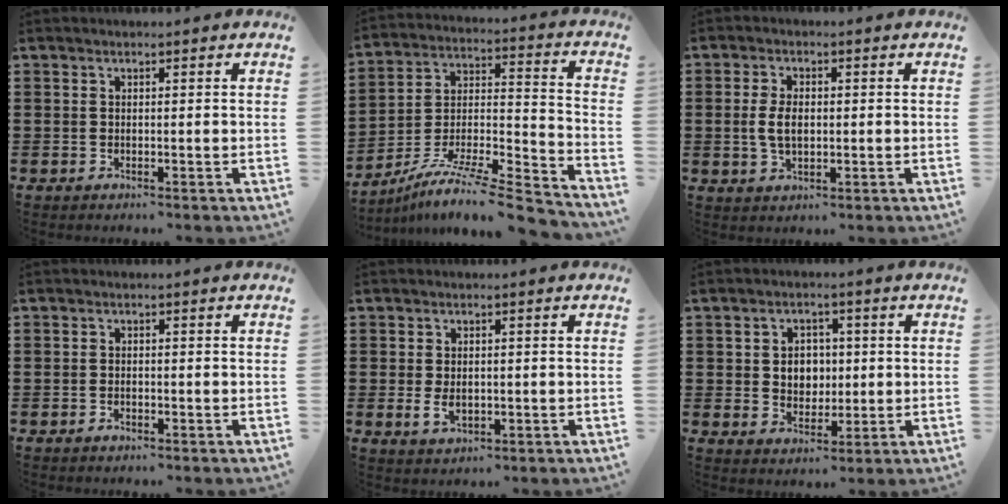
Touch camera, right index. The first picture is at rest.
{"total": 9.4, "force": [-7.9, 0.8, 4.9], "torque": [-0.078, 0.007, -0.158]}
{"total": 4.2, "force": [-0.1, 2.3, 3.5], "torque": [-0.083, 0.001, -0.006]}
{"total": 0.8, "force": [-0.6, 0.4, 0.4], "torque": [-0.009, -0.002, -0.011]}
{"total": 2.6, "force": [-0.3, 1.6, 2.0], "torque": [-0.040, 0.002, -0.004]}
{"total": 4.4, "force": [0.4, 3.9, 1.9], "torque": [-0.036, 0.007, 0.001]}